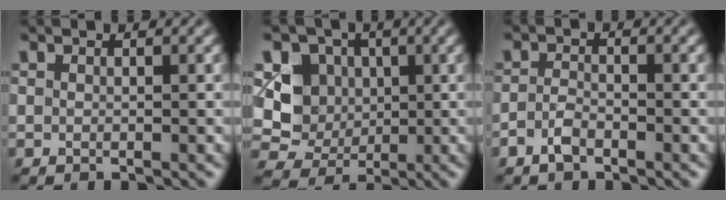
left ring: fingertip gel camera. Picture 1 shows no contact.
{"total": 5.5, "force": [0.8, 5.0, 2.2], "torque": [-0.026, -0.001, -0.001]}
{"total": 1.8, "force": [-1.1, 0.9, 1.1], "torque": [-0.023, 0.002, -0.026]}